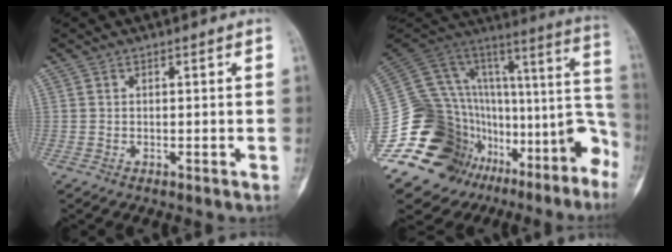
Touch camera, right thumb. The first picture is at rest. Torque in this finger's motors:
{"motor_torque": [2.68, 0.49, 0.95, -1.82, 0.00]}